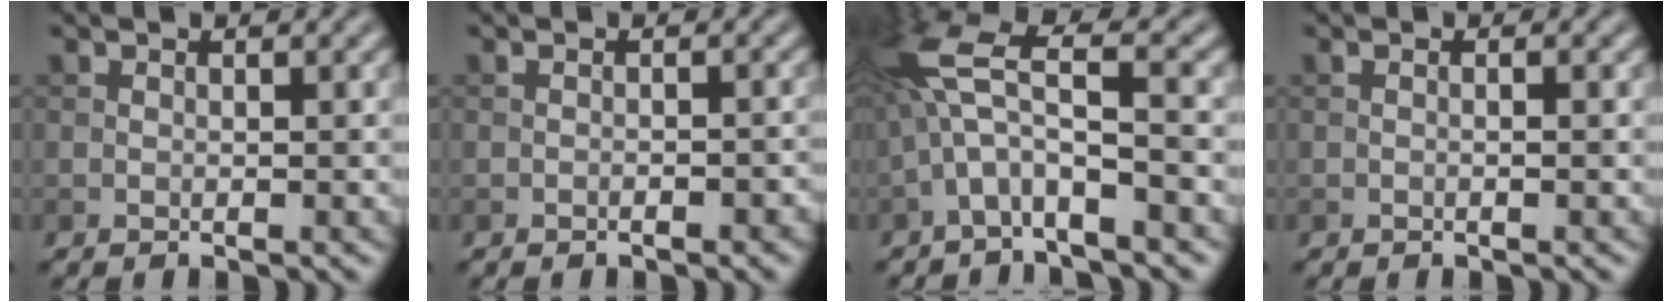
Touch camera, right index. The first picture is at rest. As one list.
[{"total": 1.5, "force": [-0.9, 0.5, 1.2], "torque": [-0.017, 0.001, -0.012]}, {"total": 6.1, "force": [-1.5, 1.6, 5.7], "torque": [-0.125, 0.019, -0.040]}, {"total": 0.6, "force": [-0.1, 0.1, 0.6], "torque": [-0.013, -0.002, -0.004]}]